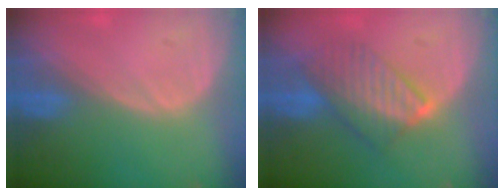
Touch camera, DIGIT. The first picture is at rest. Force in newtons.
{"total": 6.9, "press": 6.8, "slide": 1.2}